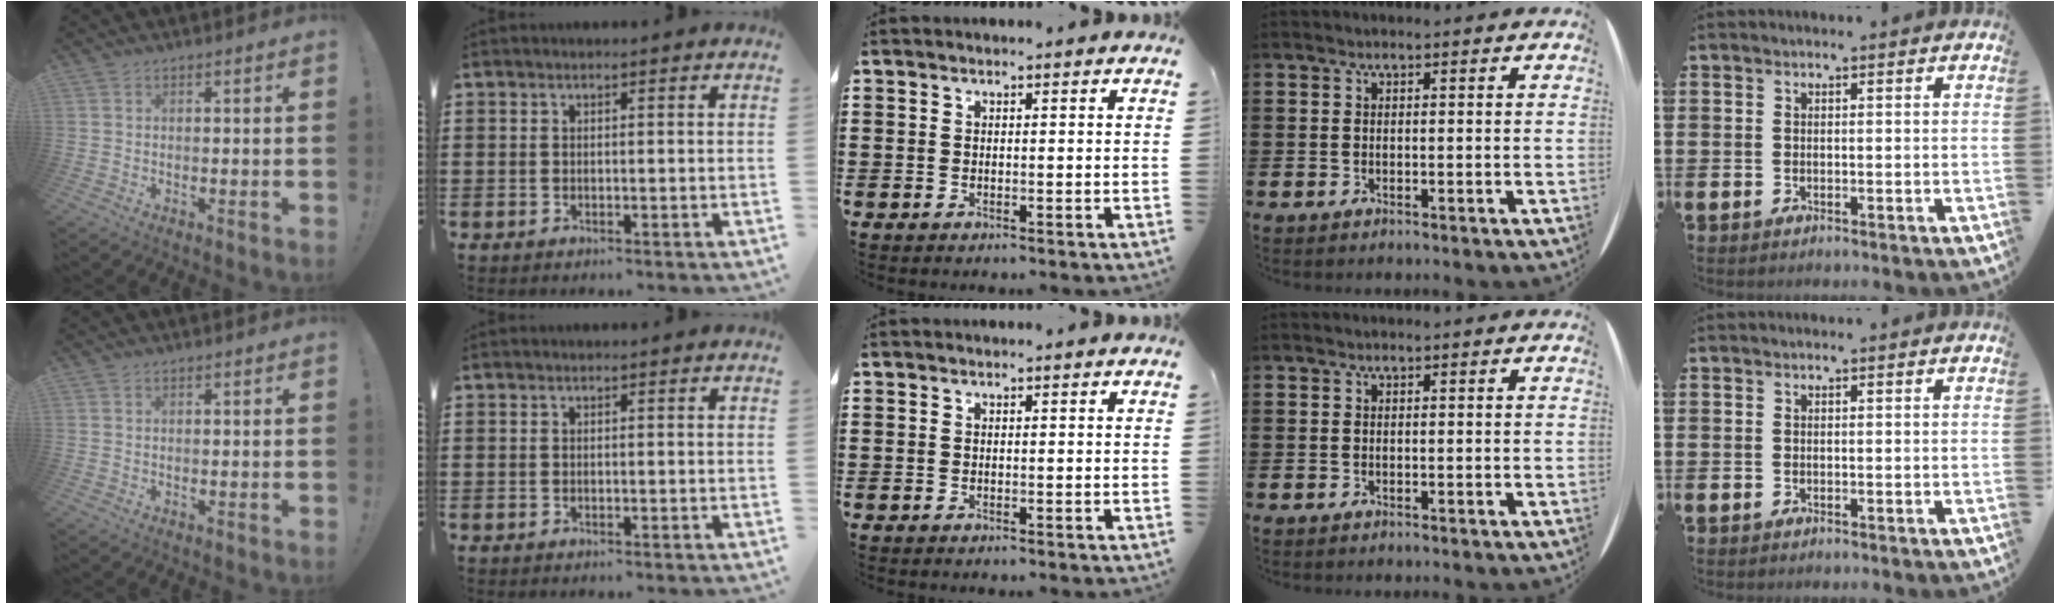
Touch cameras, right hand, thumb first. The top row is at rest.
{}